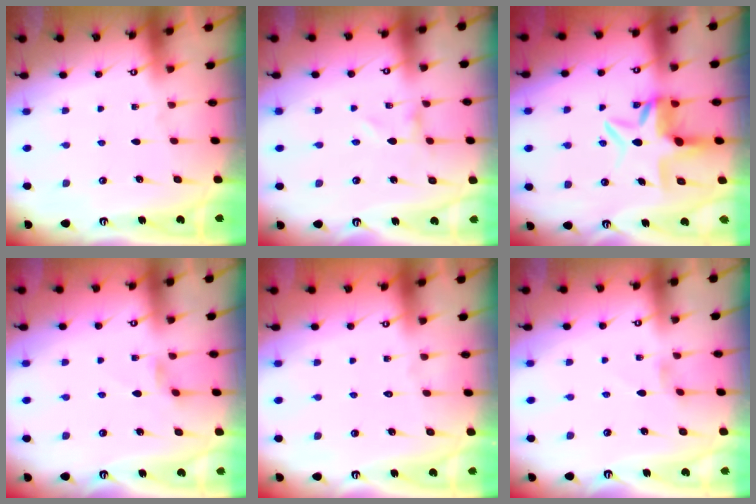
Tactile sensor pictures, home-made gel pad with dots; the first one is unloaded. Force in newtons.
{"total": 0.0}
{"total": 7.2, "press": 7.1, "slide": 0.8}
{"total": 2.9, "press": 2.8, "slide": 0.5}
{"total": 1.4, "press": 1.4, "slide": 0.1}
{"total": 2.4, "press": 2.3, "slide": 0.4}